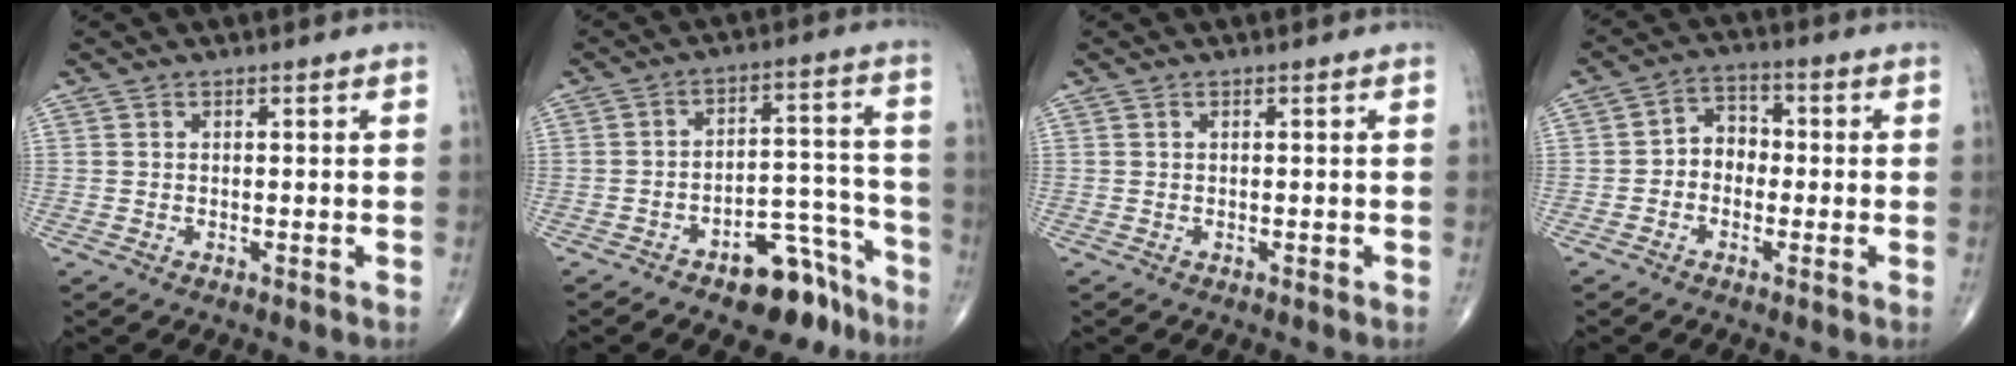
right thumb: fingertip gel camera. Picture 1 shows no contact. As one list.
[{"total": 11.3, "force": [-7.7, 5.3, 6.2], "torque": [-0.046, 0.081, -0.111]}, {"total": 0.0}, {"total": 5.4, "force": [-0.9, 4.4, 3.1], "torque": [-0.020, 0.025, -0.031]}]